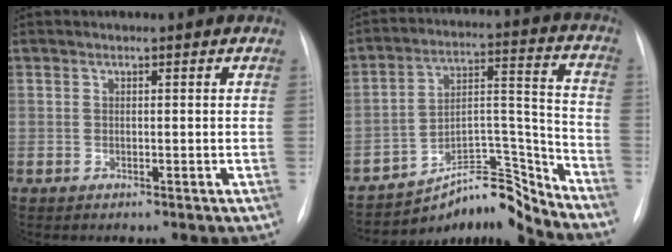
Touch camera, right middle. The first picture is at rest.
{"total": 10.3, "force": [-10.1, 1.2, 1.6], "torque": [-0.011, 0.073, -0.172]}